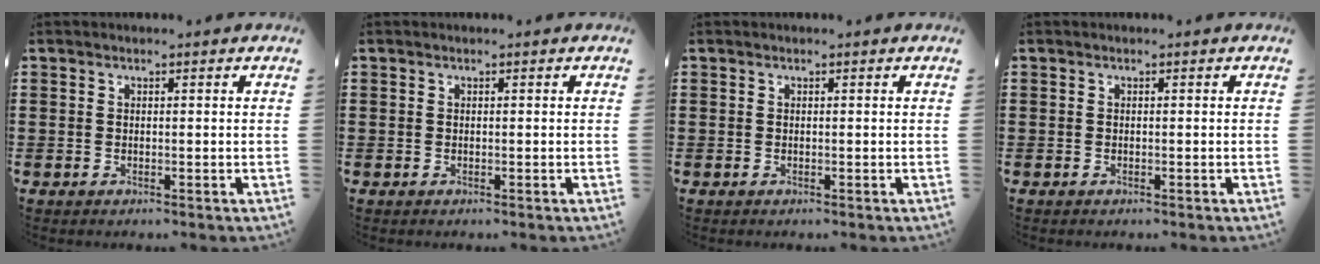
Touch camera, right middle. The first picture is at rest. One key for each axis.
{"total": 0.0}
{"total": 0.0}
{"total": 0.0}